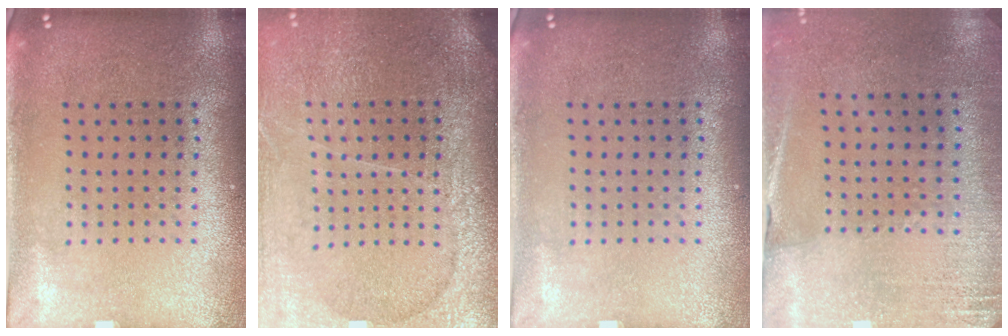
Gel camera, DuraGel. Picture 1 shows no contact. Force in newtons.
{"total": 3.8, "press": 3.4, "slide": 1.8}
{"total": 0.0}
{"total": 2.6, "press": 2.4, "slide": 1.0}